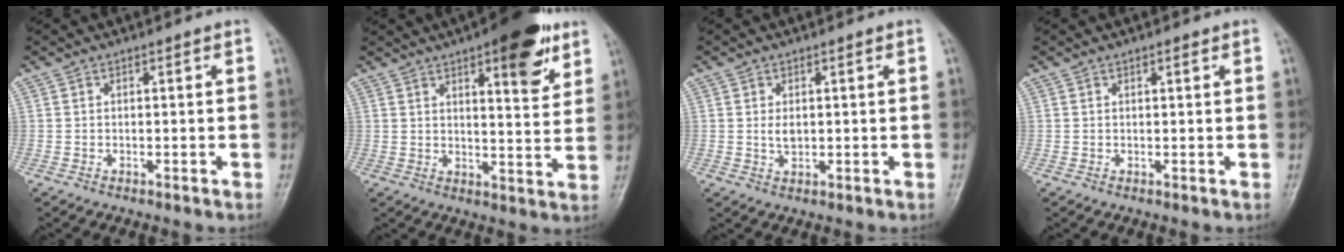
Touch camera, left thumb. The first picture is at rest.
{"total": 13.4, "force": [7.6, 4.3, 10.1], "torque": [-0.107, -0.035, 0.100]}
{"total": 2.2, "force": [0.6, 1.2, 1.8], "torque": [-0.027, -0.006, 0.014]}
{"total": 1.0, "force": [0.6, 0.2, 0.7], "torque": [-0.011, -0.002, 0.010]}